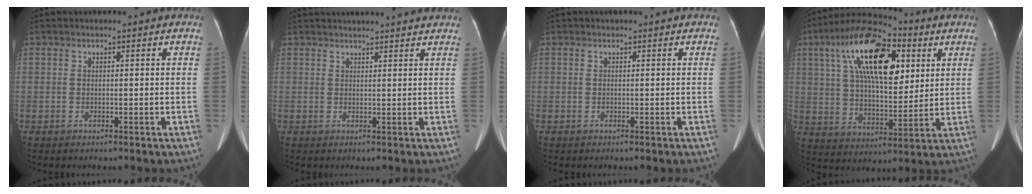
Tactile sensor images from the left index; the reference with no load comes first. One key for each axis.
{"total": 10.5, "fx": 9.8, "fy": 0.9, "fz": 3.7, "tx": -0.046, "ty": 0.031, "tz": 0.114}
{"total": 0.0}
{"total": 18.6, "fx": 7.0, "fy": 7.6, "fz": 15.4, "tx": -0.290, "ty": 0.039, "tz": 0.120}